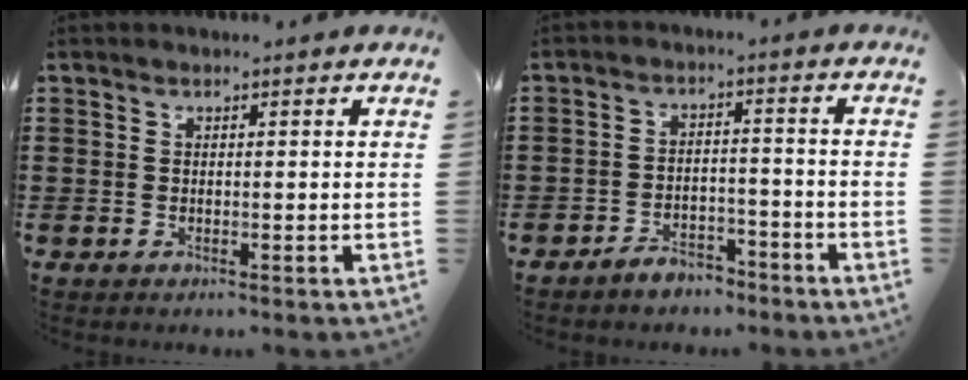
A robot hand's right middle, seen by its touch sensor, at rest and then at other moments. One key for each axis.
{"total": 4.0, "fx": -3.8, "fy": 1.0, "fz": 0.5, "tx": -0.011, "ty": 0.009, "tz": -0.077}